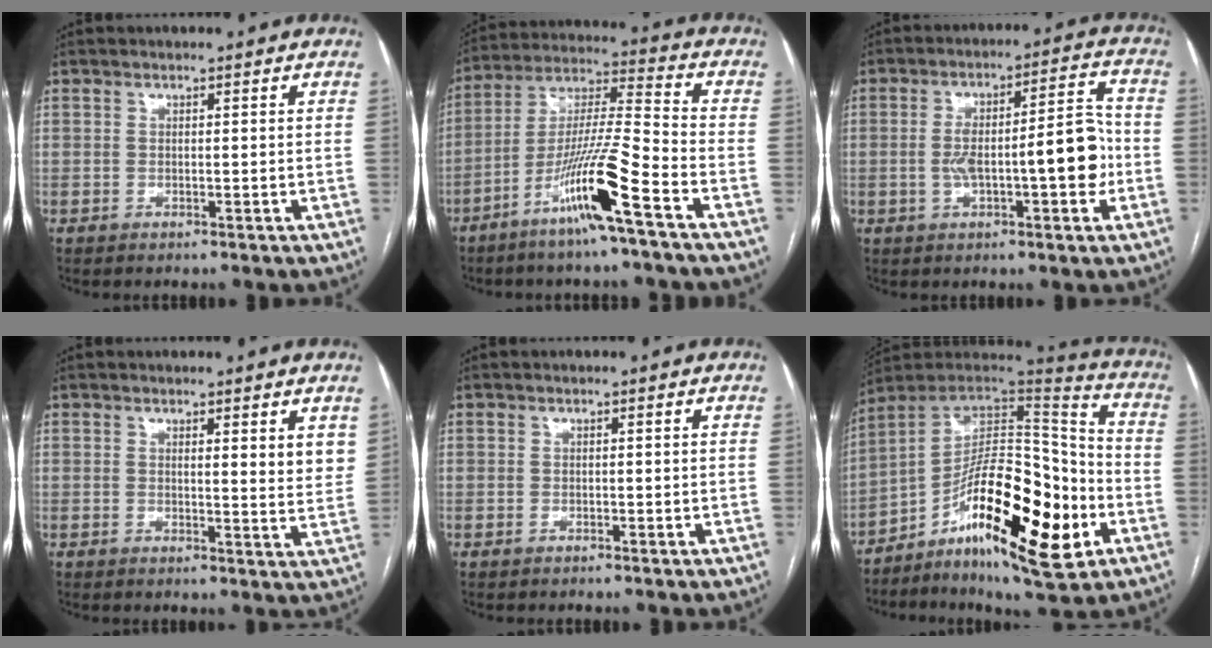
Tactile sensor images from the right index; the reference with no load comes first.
{"total": 14.2, "force": [-7.6, -0.8, 12.0], "torque": [-0.237, -0.015, -0.144]}
{"total": 12.2, "force": [-1.9, 2.6, 11.8], "torque": [-0.191, 0.033, -0.024]}
{"total": 4.0, "force": [2.3, 0.7, 3.3], "torque": [-0.040, -0.018, 0.026]}
{"total": 0.0}
{"total": 22.4, "force": [-8.2, 6.6, 19.7], "torque": [-0.324, 0.008, -0.126]}